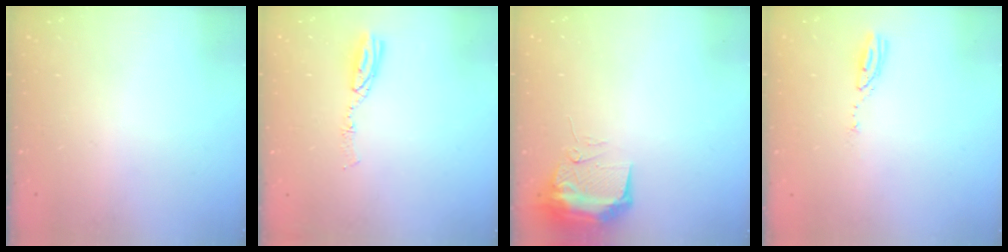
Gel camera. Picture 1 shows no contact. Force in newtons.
{"total": 5.0, "press": 5.0, "slide": 0.2}
{"total": 9.8, "press": 9.7, "slide": 1.2}
{"total": 4.1, "press": 4.1, "slide": 0.3}